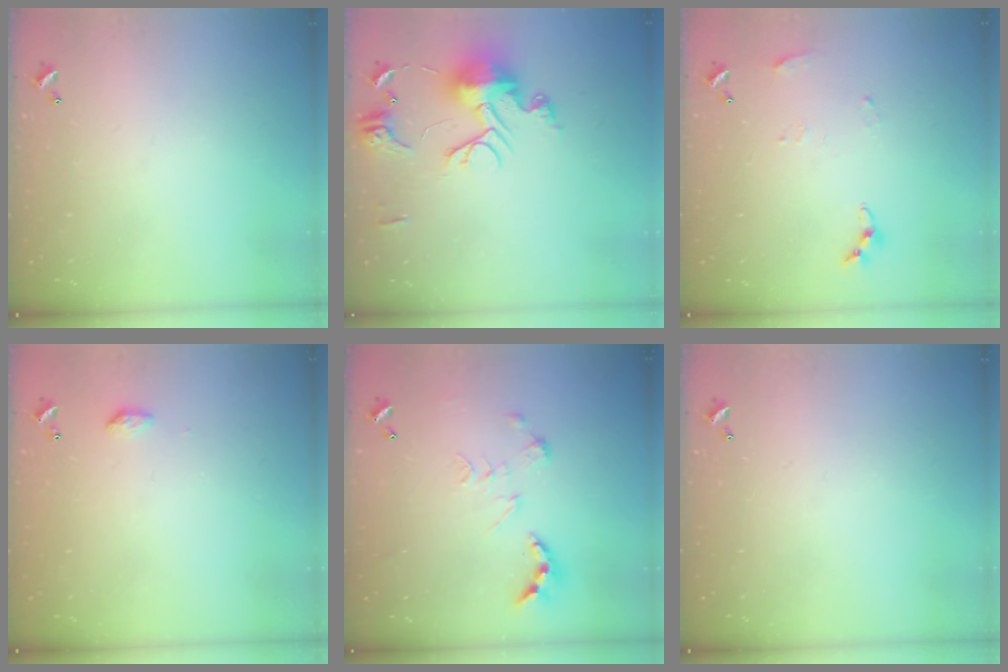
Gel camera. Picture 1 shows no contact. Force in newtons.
{"total": 13.5, "press": 13.5, "slide": 1.0}
{"total": 6.4, "press": 6.4, "slide": 0.7}
{"total": 4.1, "press": 4.1, "slide": 0.6}
{"total": 0.8, "press": 0.8, "slide": 0.3}
{"total": 0.0}